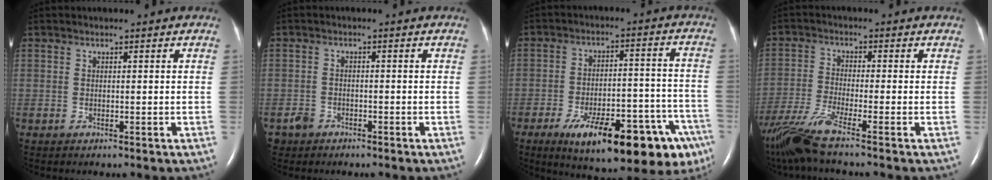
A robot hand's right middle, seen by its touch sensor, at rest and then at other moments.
{"total": 1.9, "force": [-1.3, 1.4, 0.2], "torque": [-0.012, 0.005, -0.023]}
{"total": 22.5, "force": [-13.3, 6.5, 16.9], "torque": [-0.160, 0.024, -0.182]}
{"total": 9.1, "force": [-6.9, -0.6, 5.9], "torque": [-0.126, -0.033, -0.133]}